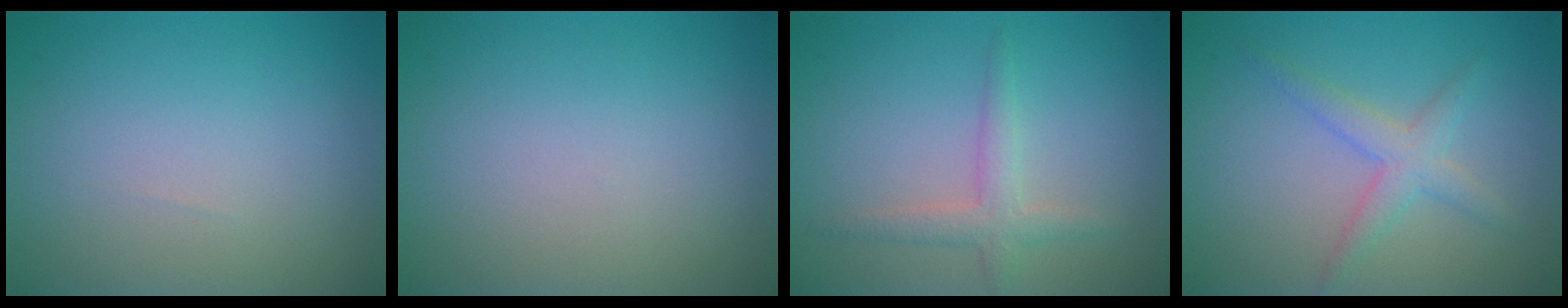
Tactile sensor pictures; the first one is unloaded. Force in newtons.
{"total": 0.0}
{"total": 2.3, "press": 2.3, "slide": 0.1}
{"total": 2.6, "press": 2.6, "slide": 0.1}